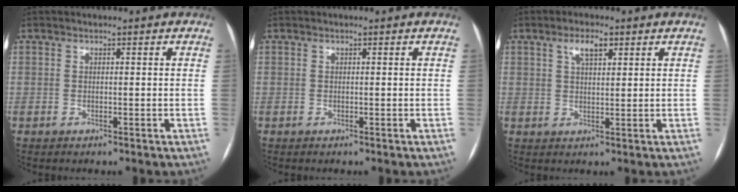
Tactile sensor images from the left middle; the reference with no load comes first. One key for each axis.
{"total": 0.0}
{"total": 3.6, "fx": 1.9, "fy": 1.2, "fz": 2.8, "tx": -0.054, "ty": 0.007, "tz": 0.035}